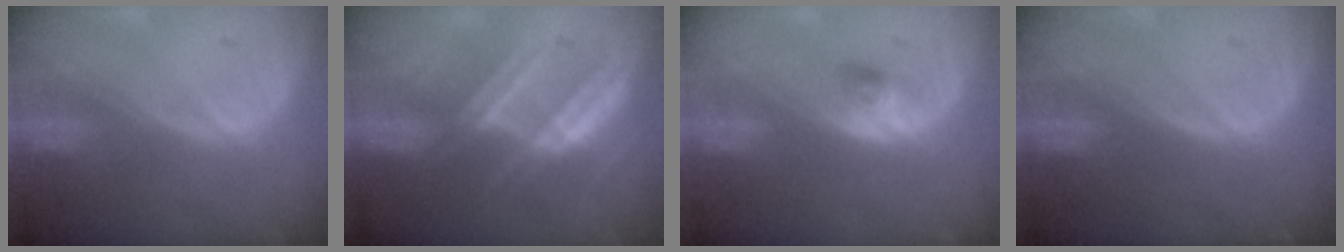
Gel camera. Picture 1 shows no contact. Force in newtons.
{"total": 7.6, "press": 6.8, "slide": 3.4}
{"total": 2.5, "press": 2.3, "slide": 0.9}
{"total": 0.0}